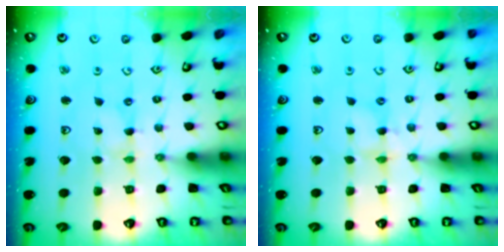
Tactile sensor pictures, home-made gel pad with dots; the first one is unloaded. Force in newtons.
{"total": 4.4, "press": 4.4, "slide": 0.4}